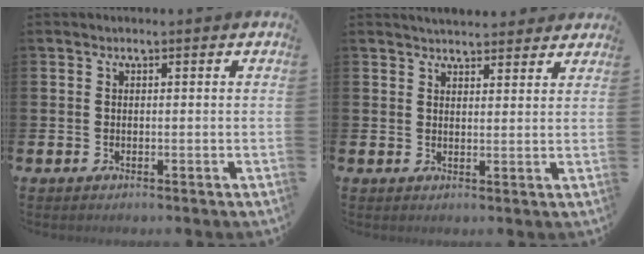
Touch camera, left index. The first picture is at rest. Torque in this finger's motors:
{"motor_torque": [0.97, -1.17, 0.25, 0.02]}